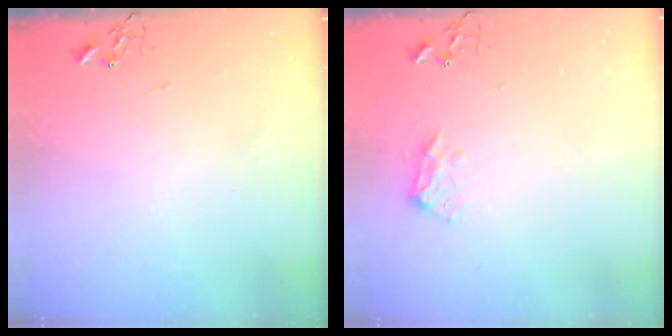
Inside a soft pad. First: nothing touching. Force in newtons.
{"total": 9.0, "press": 8.9, "slide": 1.1}